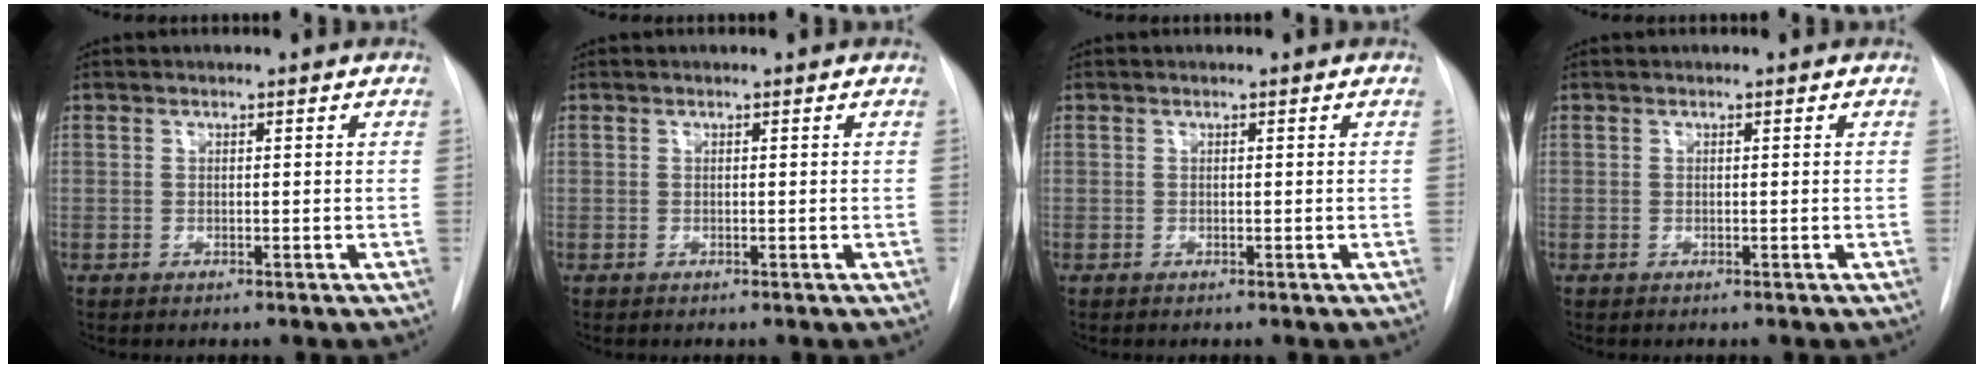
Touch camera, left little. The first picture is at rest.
{"total": 0.0}
{"total": 0.0}
{"total": 0.0}